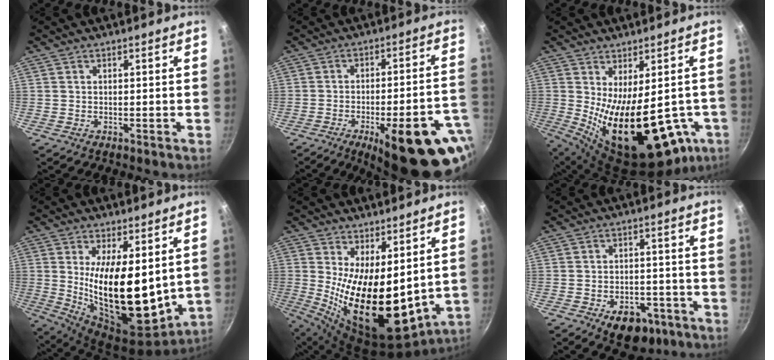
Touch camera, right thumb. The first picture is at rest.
{"total": 24.5, "force": [-11.1, 7.9, 20.3], "torque": [-0.211, 0.041, -0.146]}
{"total": 24.0, "force": [-4.1, 11.2, 20.8], "torque": [-0.286, -0.044, -0.025]}
{"total": 19.6, "force": [3.0, 8.6, 17.4], "torque": [-0.269, -0.057, 0.066]}
{"total": 18.6, "force": [3.4, 8.6, 16.2], "torque": [-0.235, -0.059, 0.077]}
{"total": 10.2, "force": [-4.9, 6.5, 6.2], "torque": [-0.048, 0.024, -0.056]}